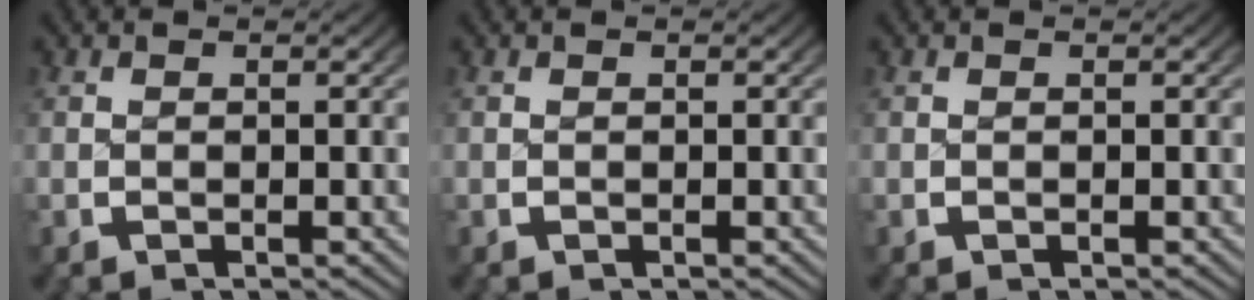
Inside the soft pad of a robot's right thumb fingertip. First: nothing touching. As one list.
[{"total": 0.0}, {"total": 0.0}]